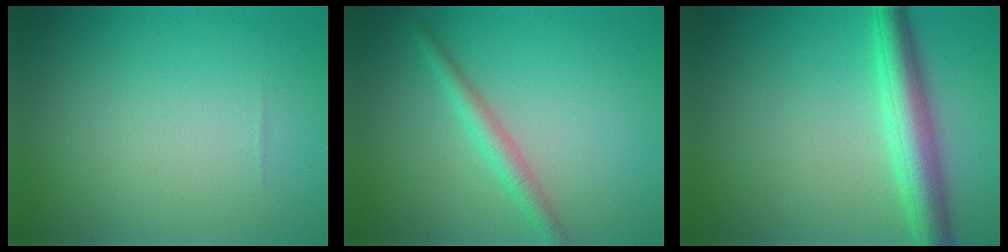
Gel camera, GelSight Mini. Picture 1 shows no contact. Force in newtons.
{"total": 2.2, "press": 2.2, "slide": 0.0}
{"total": 4.7, "press": 4.7, "slide": 0.1}